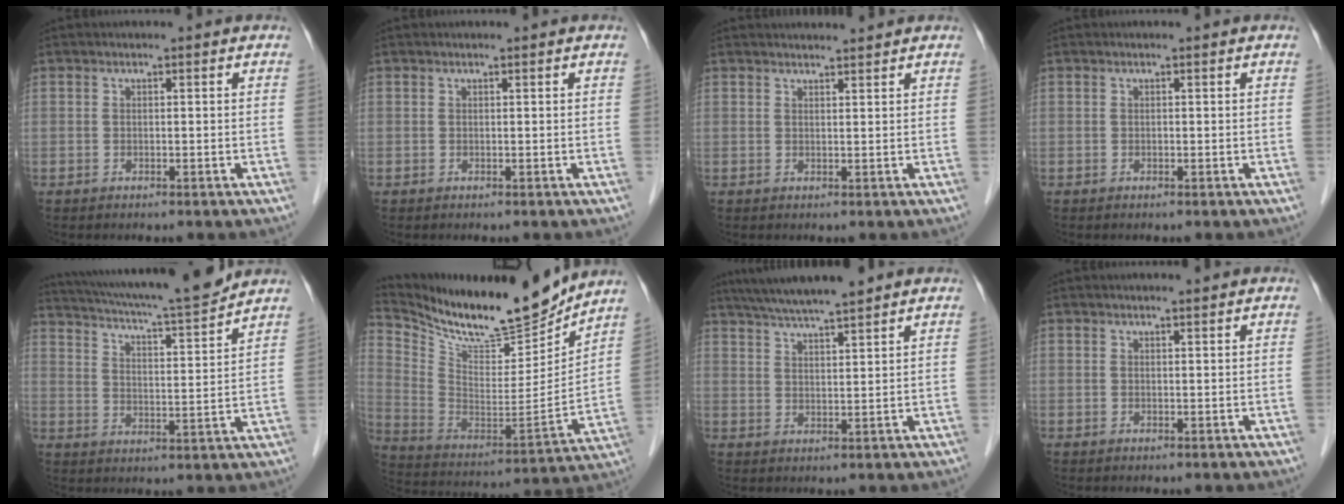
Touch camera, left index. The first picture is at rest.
{"total": 0.0}
{"total": 3.1, "force": [3.1, 0.1, 0.5], "torque": [-0.009, 0.012, 0.043]}
{"total": 0.0}
{"total": 16.4, "force": [15.0, -0.3, 6.7], "torque": [-0.120, -0.009, 0.223]}
{"total": 21.1, "force": [19.0, 3.0, 8.7], "torque": [-0.169, -0.033, 0.315]}
{"total": 9.5, "force": [8.2, 0.1, 4.7], "torque": [-0.080, 0.022, 0.129]}
{"total": 1.1, "force": [1.0, -0.1, 0.4], "torque": [-0.009, 0.002, 0.018]}